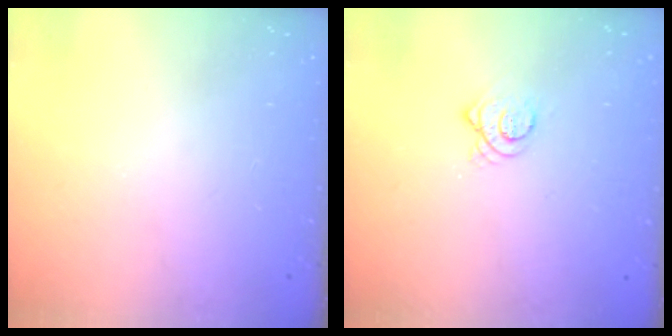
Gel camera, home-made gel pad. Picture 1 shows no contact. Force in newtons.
{"total": 3.6, "press": 3.6, "slide": 0.2}